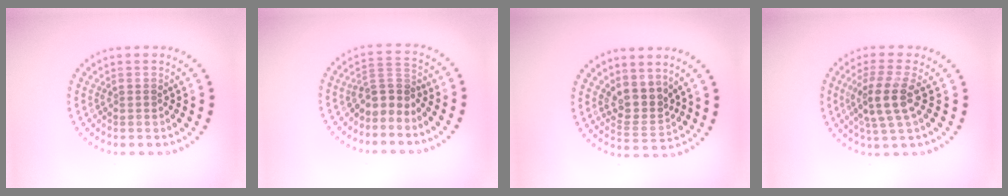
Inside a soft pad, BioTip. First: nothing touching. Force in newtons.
{"total": 2.7, "press": 2.0, "slide": 1.9}
{"total": 3.0, "press": 2.3, "slide": 1.8}
{"total": 3.8, "press": 3.3, "slide": 2.0}